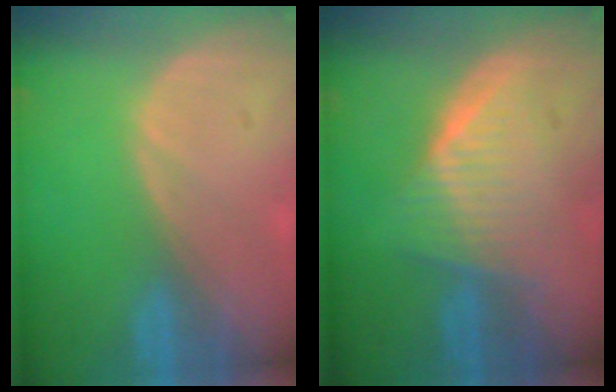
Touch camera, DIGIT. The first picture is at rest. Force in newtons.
{"total": 6.5, "press": 6.2, "slide": 1.8}